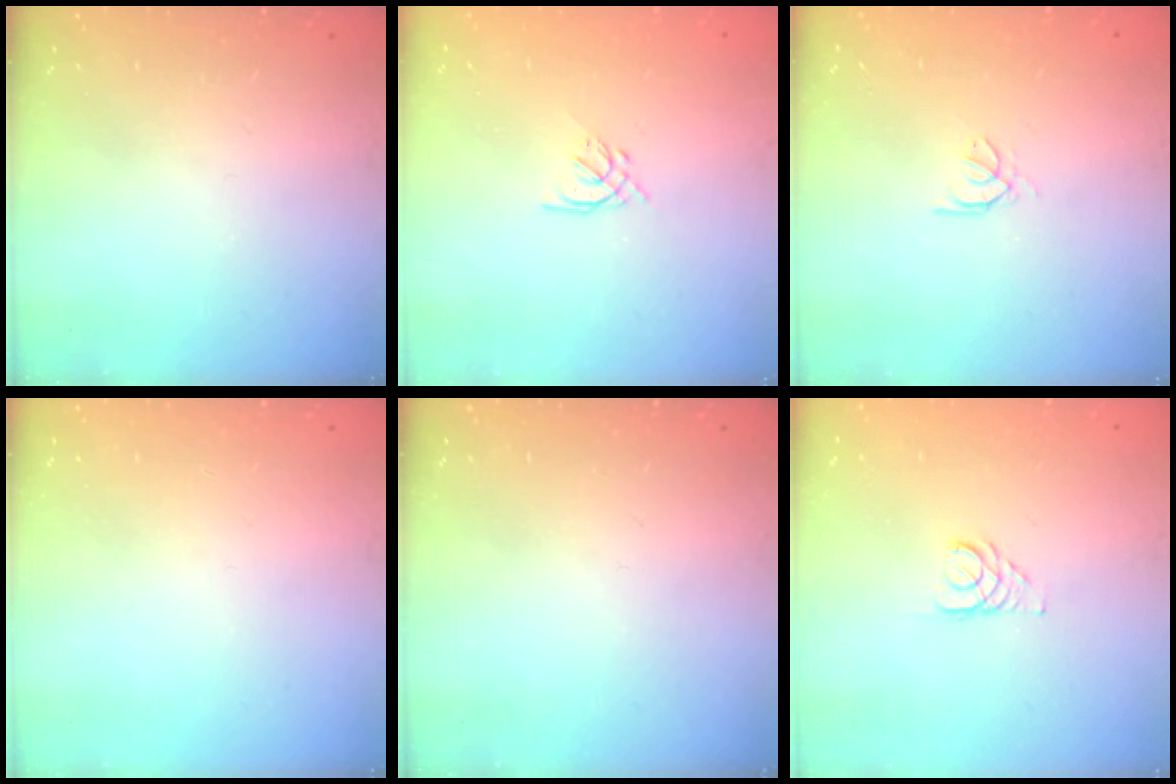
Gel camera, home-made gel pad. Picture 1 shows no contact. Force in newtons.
{"total": 1.3, "press": 1.1, "slide": 0.6}
{"total": 0.6, "press": 0.4, "slide": 0.3}
{"total": 0.0}
{"total": 0.0}
{"total": 2.9, "press": 2.9, "slide": 0.3}